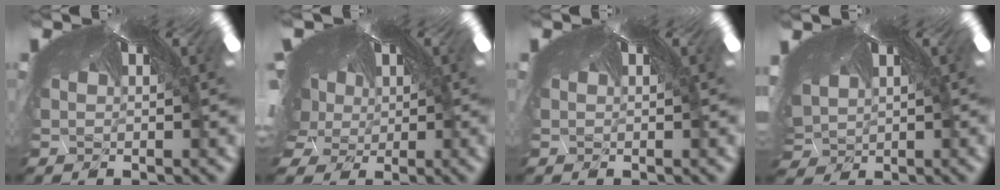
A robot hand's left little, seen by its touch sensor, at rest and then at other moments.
{"total": 5.3, "force": [-4.0, 2.7, 2.3], "torque": [-0.095, -0.050, -0.032]}
{"total": 0.0}
{"total": 3.4, "force": [-3.4, -0.3, -0.7], "torque": [-0.012, -0.050, -0.022]}